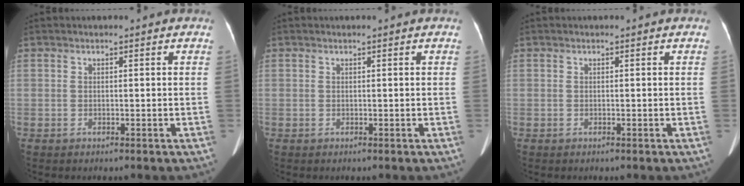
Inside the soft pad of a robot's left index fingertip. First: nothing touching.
{"total": 0.0}
{"total": 0.0}